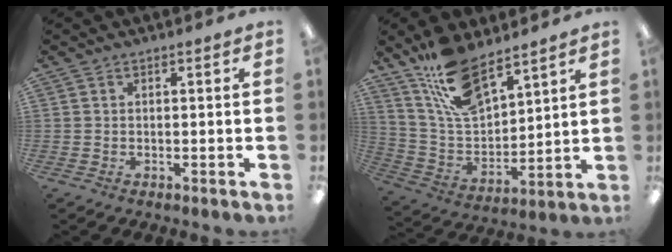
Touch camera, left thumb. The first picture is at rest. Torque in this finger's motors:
{"motor_torque": [0.29, 0.24, 0.69, -1.38, 0.05]}